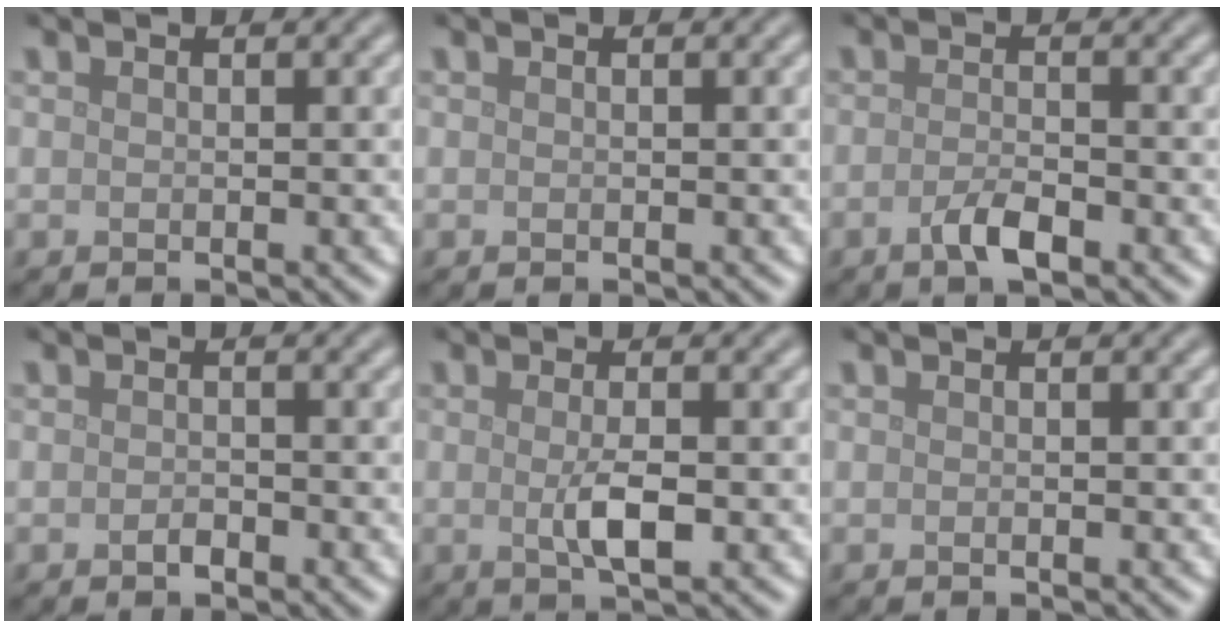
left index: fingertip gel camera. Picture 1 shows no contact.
{"total": 0.0}
{"total": 2.3, "force": [-1.2, 0.7, 1.8], "torque": [-0.037, 0.000, -0.026]}
{"total": 0.8, "force": [-0.5, 0.4, 0.6], "torque": [-0.011, 0.000, -0.008]}
{"total": 2.8, "force": [-0.2, 0.7, 2.7], "torque": [-0.052, -0.004, -0.003]}
{"total": 0.0}